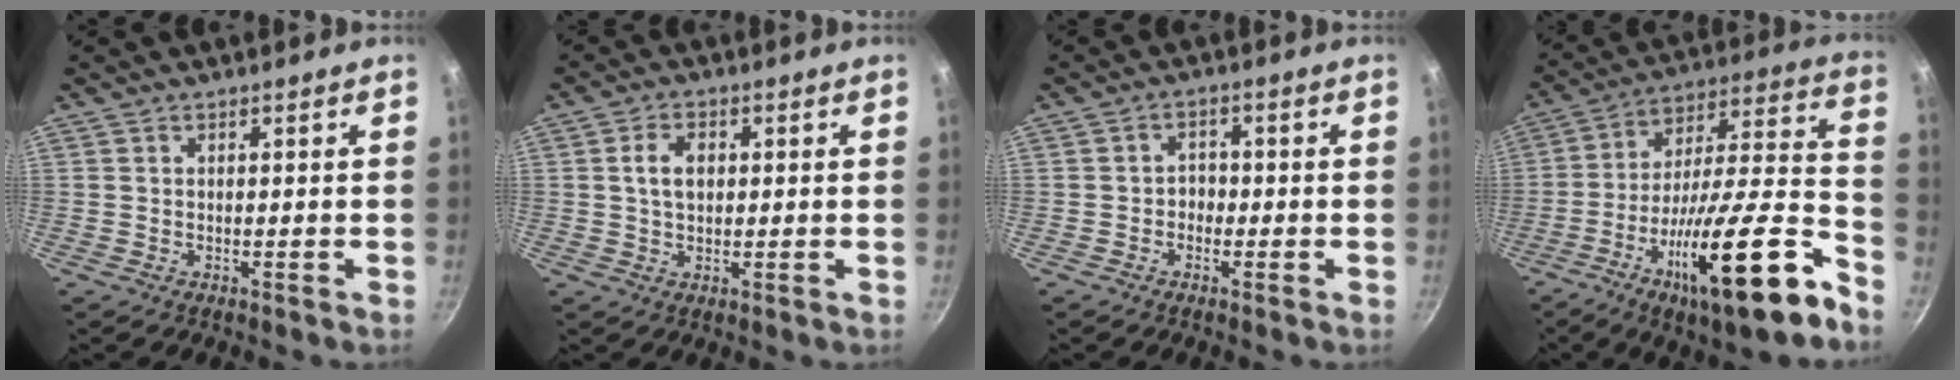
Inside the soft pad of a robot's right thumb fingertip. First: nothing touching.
{"total": 4.6, "force": [0.7, 3.1, 3.3], "torque": [-0.046, 0.004, 0.012]}
{"total": 2.4, "force": [-0.8, 2.0, 1.0], "torque": [0.005, 0.011, -0.017]}
{"total": 26.2, "force": [-13.6, 6.4, 21.5], "torque": [-0.295, 0.069, -0.227]}